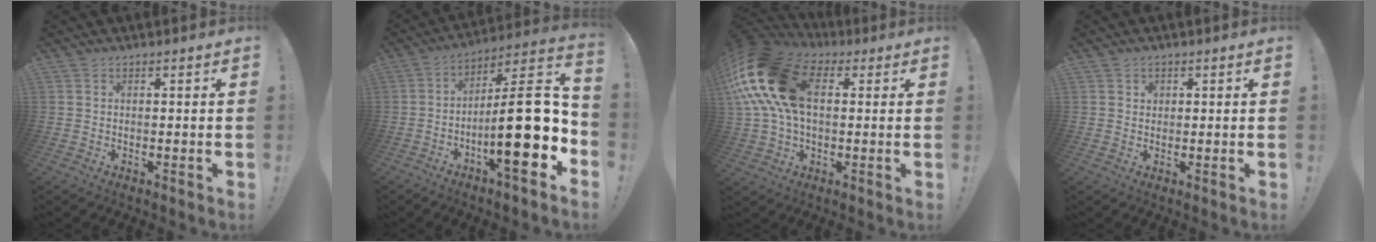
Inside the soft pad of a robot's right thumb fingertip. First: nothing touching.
{"total": 22.5, "force": [-4.6, 5.9, 21.2], "torque": [-0.327, 0.019, -0.072]}
{"total": 22.7, "force": [5.4, 14.5, 16.7], "torque": [-0.313, 0.001, 0.101]}
{"total": 1.5, "force": [0.6, 1.3, 0.4], "torque": [0.003, -0.001, 0.008]}